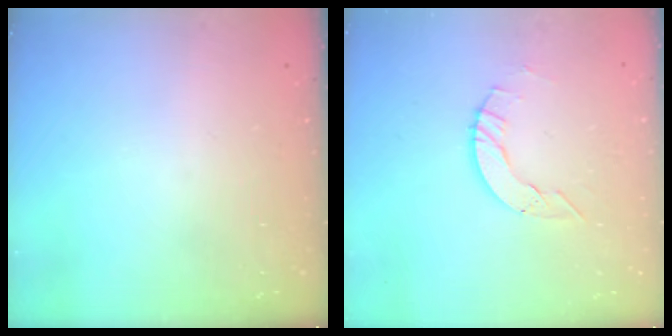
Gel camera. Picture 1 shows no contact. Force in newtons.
{"total": 5.5, "press": 5.5, "slide": 0.2}